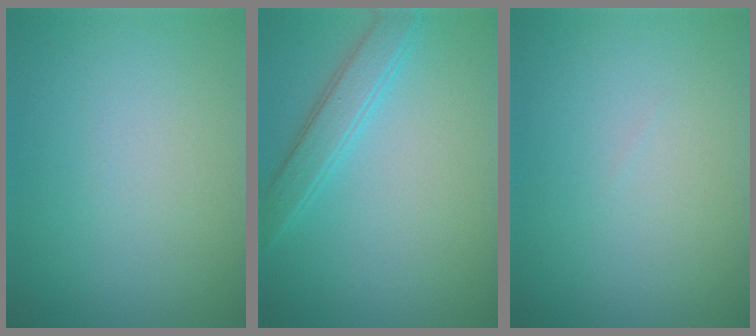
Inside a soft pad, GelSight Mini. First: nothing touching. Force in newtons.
{"total": 2.8, "press": 2.8, "slide": 0.1}
{"total": 0.0}